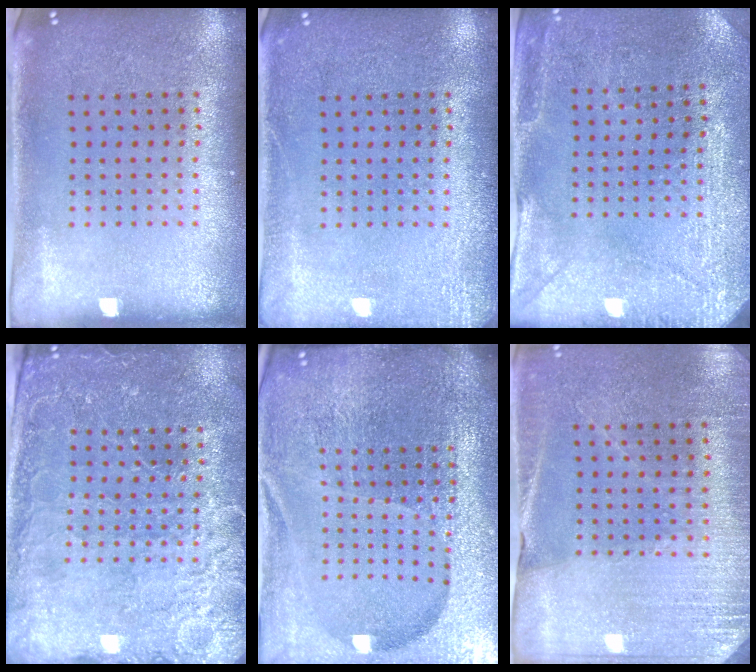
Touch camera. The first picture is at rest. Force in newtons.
{"total": 2.1, "press": 2.1, "slide": 0.3}
{"total": 2.8, "press": 2.7, "slide": 0.9}
{"total": 3.1, "press": 3.1, "slide": 0.5}
{"total": 6.8, "press": 5.9, "slide": 3.4}
{"total": 2.7, "press": 2.6, "slide": 0.3}